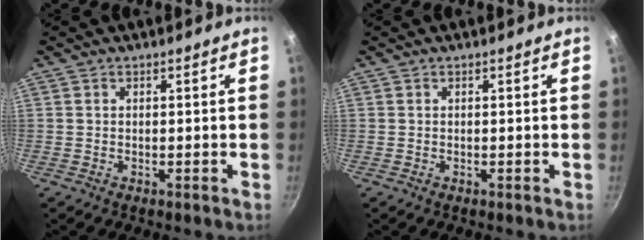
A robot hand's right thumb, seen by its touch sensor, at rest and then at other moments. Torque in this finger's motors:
{"motor_torque": [-0.12, -0.13, 0.08, -0.01, 0.00]}